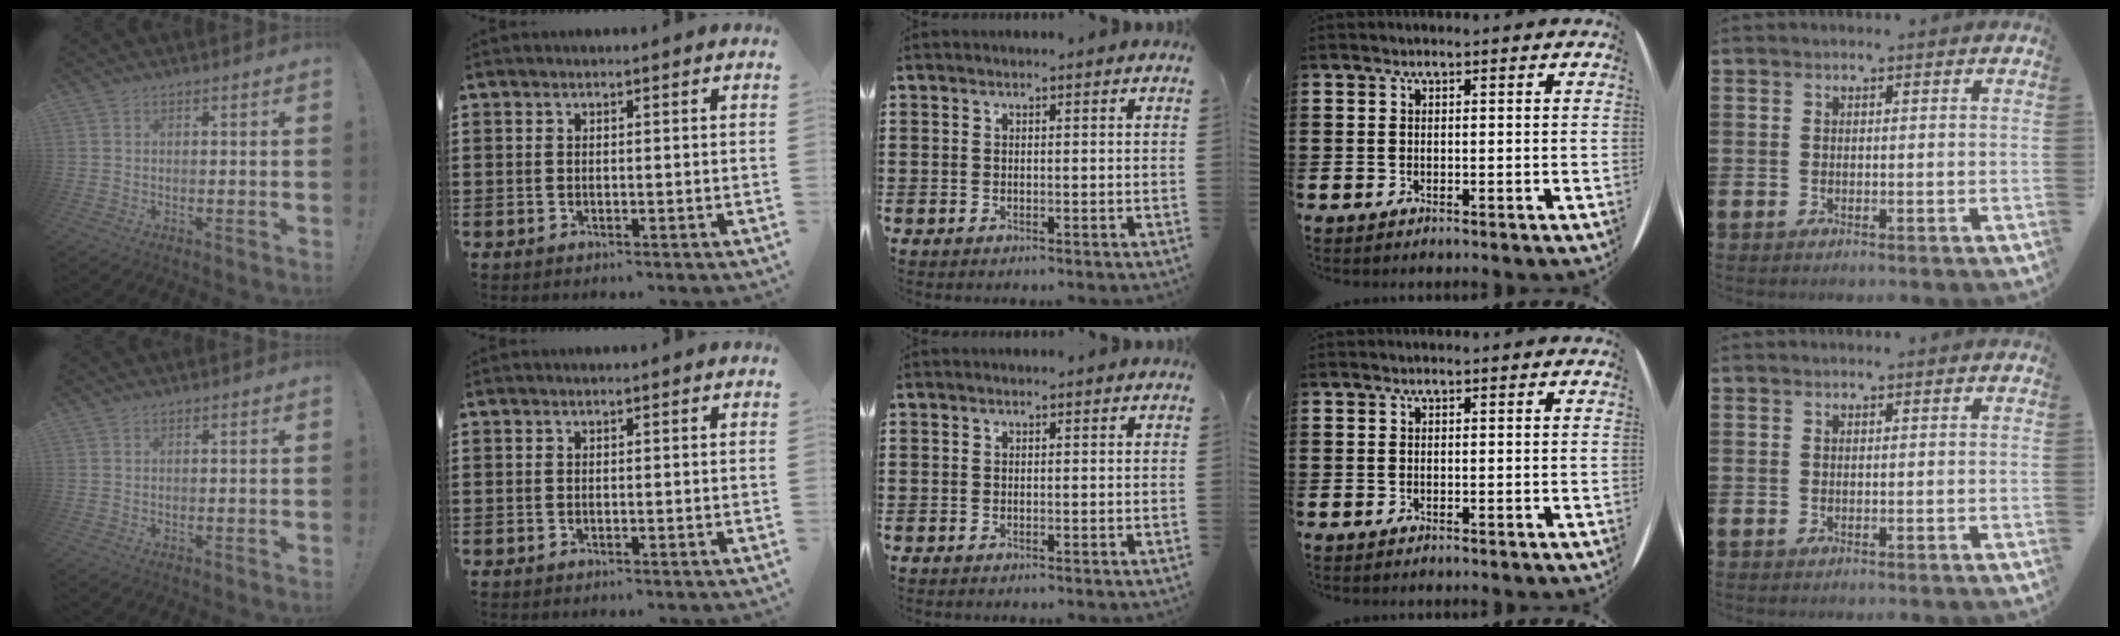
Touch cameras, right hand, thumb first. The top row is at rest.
{}